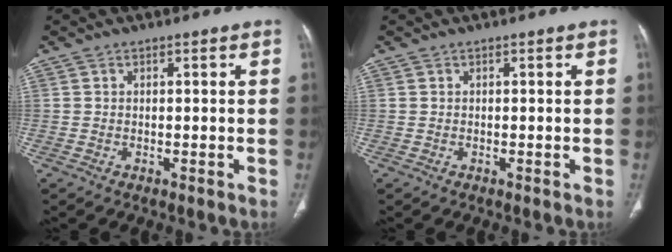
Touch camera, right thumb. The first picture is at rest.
{"total": 0.0}